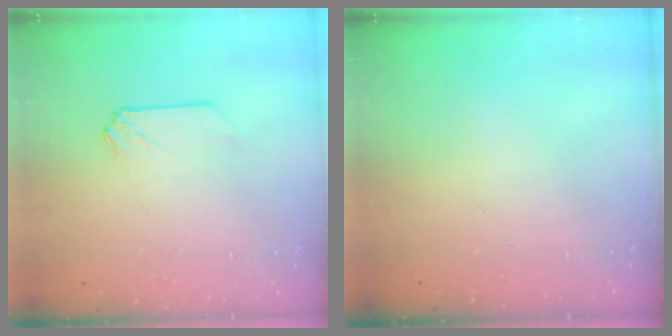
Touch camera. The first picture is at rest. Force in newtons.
{"total": 0.0}